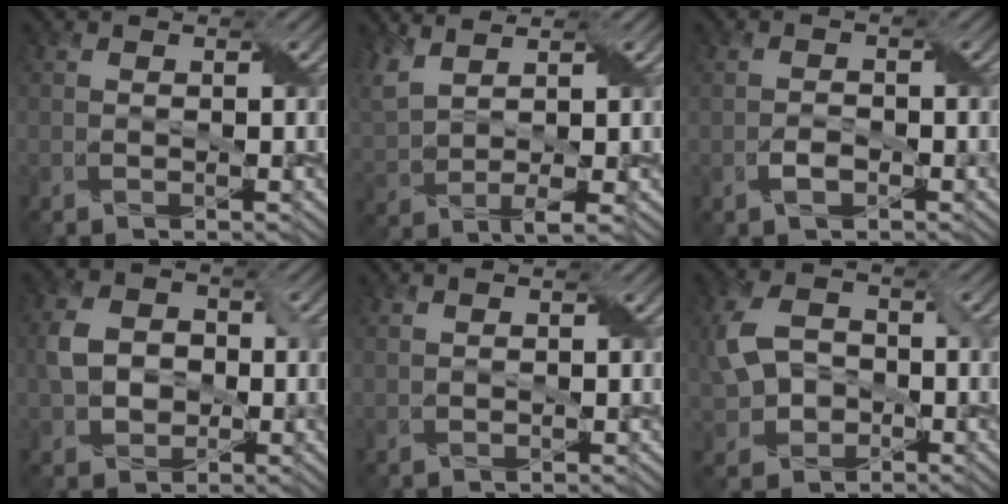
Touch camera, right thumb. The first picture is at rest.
{"total": 5.6, "force": [2.9, 1.7, 4.5], "torque": [-0.100, 0.001, 0.068]}
{"total": 1.4, "force": [-0.9, 0.9, 0.7], "torque": [-0.014, -0.002, -0.013]}
{"total": 5.0, "force": [-0.3, 4.1, 2.7], "torque": [-0.064, -0.001, -0.005]}
{"total": 0.7, "force": [0.6, 0.1, 0.1], "torque": [-0.004, -0.002, 0.011]}
{"total": 6.1, "force": [-0.7, 4.9, 3.6], "torque": [-0.091, 0.000, -0.017]}